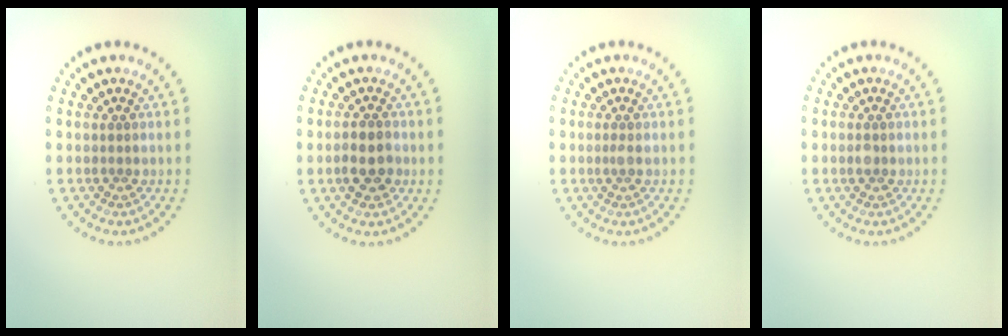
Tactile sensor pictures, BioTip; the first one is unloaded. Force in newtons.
{"total": 2.7, "press": 2.6, "slide": 0.4}
{"total": 0.6, "press": 0.5, "slide": 0.3}
{"total": 1.0, "press": 0.9, "slide": 0.1}